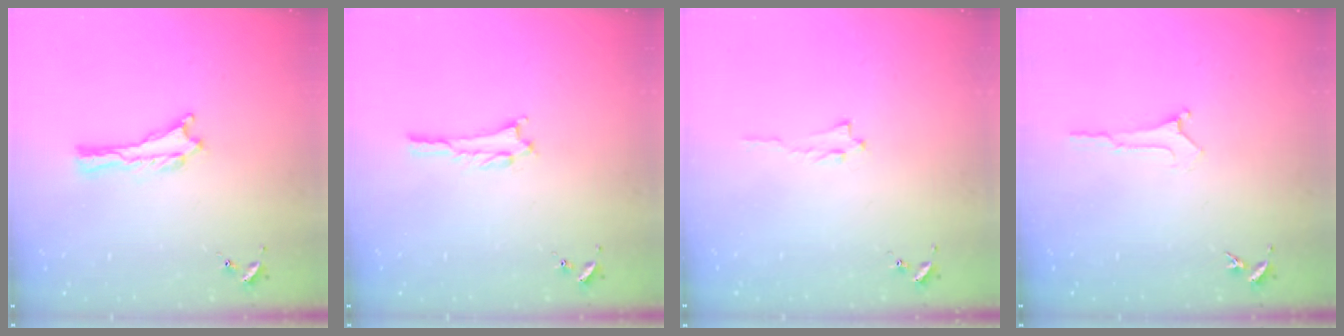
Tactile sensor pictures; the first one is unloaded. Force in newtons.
{"total": 0.6, "press": 0.6, "slide": 0.1}
{"total": 0.6, "press": 0.6, "slide": 0.1}
{"total": 0.0}